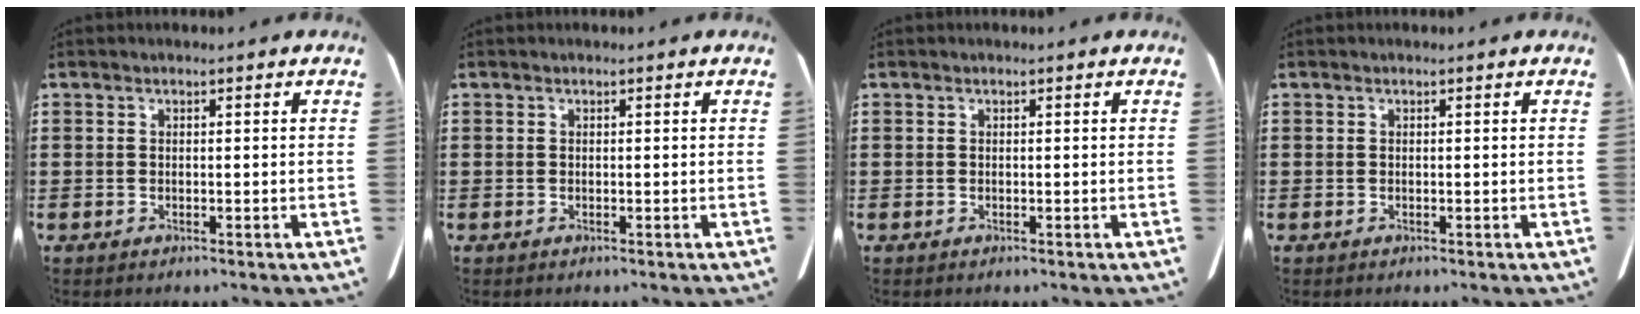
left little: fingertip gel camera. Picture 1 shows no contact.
{"total": 0.0}
{"total": 0.0}
{"total": 0.0}